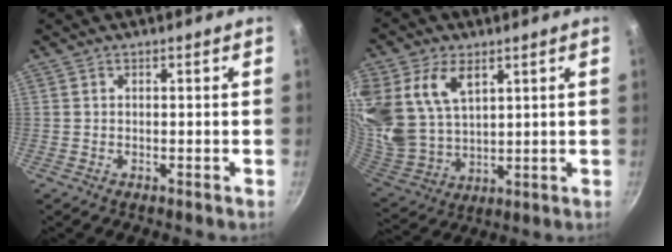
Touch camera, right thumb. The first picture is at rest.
{"total": 19.3, "force": [7.9, 12.5, 12.3], "torque": [-0.263, -0.017, 0.170]}